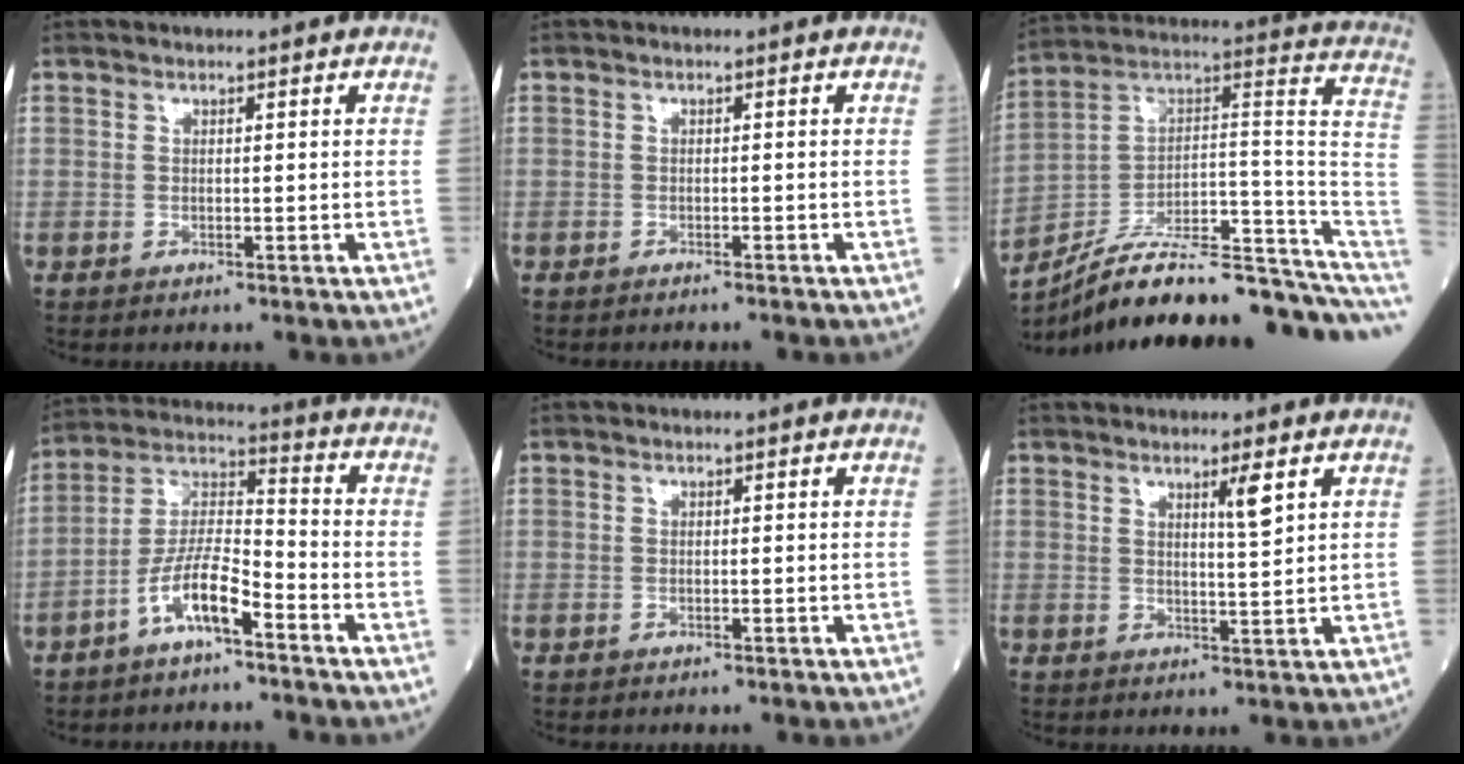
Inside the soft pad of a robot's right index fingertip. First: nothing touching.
{"total": 1.8, "force": [-1.7, 0.0, 0.7], "torque": [-0.011, 0.000, -0.019]}
{"total": 24.8, "force": [-21.3, 2.8, 12.2], "torque": [-0.127, 0.044, -0.324]}
{"total": 9.2, "force": [-5.3, 1.9, 7.3], "torque": [-0.153, 0.010, -0.104]}
{"total": 0.0}
{"total": 3.1, "force": [1.7, -0.2, 2.6], "torque": [-0.048, -0.003, 0.029]}